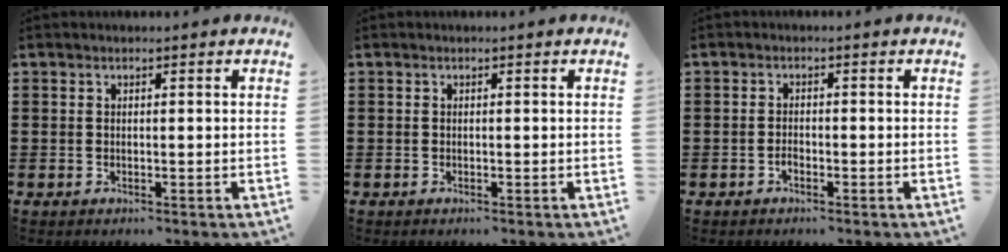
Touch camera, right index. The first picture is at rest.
{"total": 0.0}
{"total": 1.2, "force": [-0.8, 0.7, 0.6], "torque": [-0.014, -0.003, -0.015]}